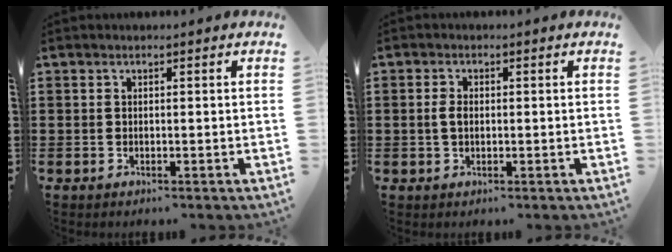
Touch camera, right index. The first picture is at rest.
{"total": 2.2, "force": [0.0, 1.3, 1.8], "torque": [-0.045, 0.003, -0.004]}